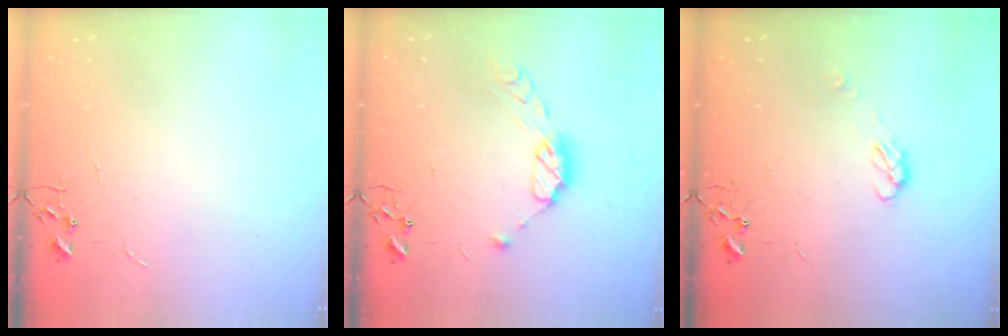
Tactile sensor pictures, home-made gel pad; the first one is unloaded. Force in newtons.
{"total": 9.5, "press": 9.5, "slide": 0.7}
{"total": 5.1, "press": 5.1, "slide": 0.5}